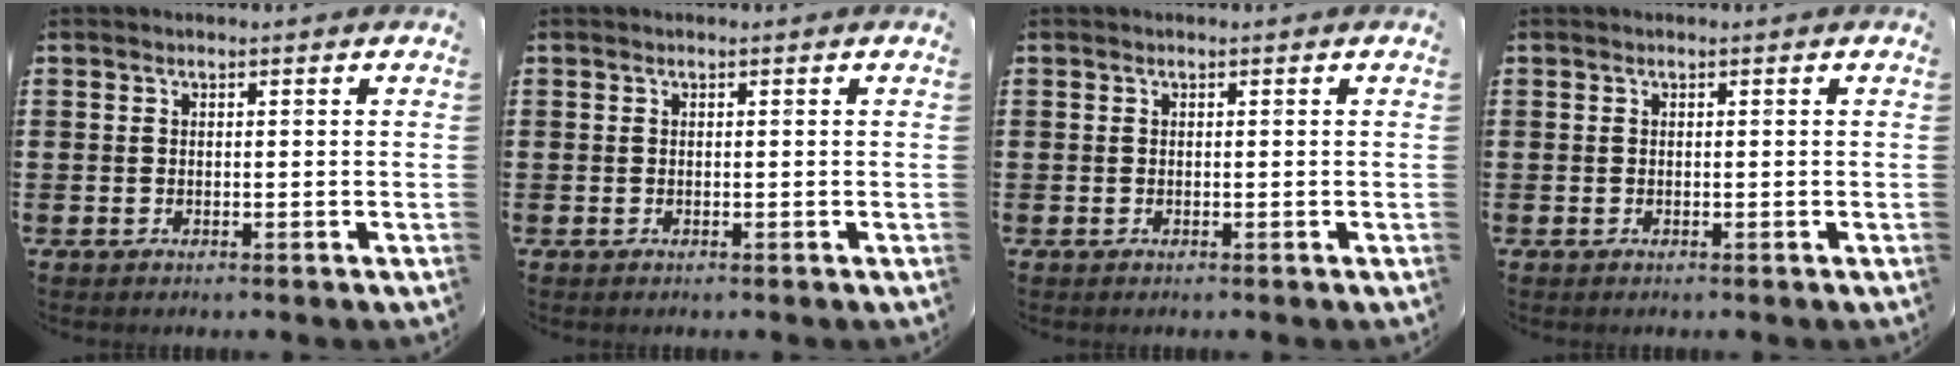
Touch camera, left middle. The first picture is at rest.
{"total": 0.0}
{"total": 0.0}
{"total": 0.0}